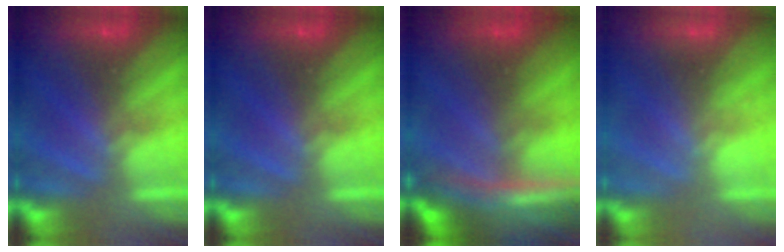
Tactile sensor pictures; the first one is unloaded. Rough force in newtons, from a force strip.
{"total": 0.0}
{"total": 8.1}
{"total": 2.3}